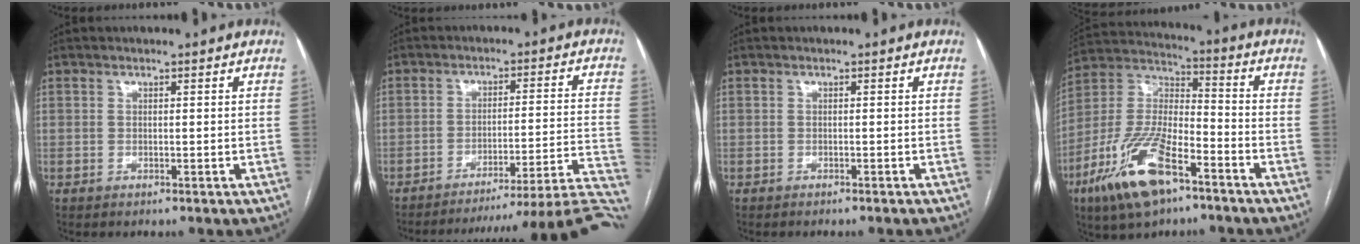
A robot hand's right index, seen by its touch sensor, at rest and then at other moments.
{"total": 24.7, "force": [-23.1, -2.3, 8.5], "torque": [-0.016, -0.011, -0.293]}
{"total": 2.4, "force": [-2.2, 0.0, 0.9], "torque": [-0.015, -0.002, -0.026]}
{"total": 16.9, "force": [-9.4, 5.9, 12.9], "torque": [-0.272, -0.010, -0.171]}